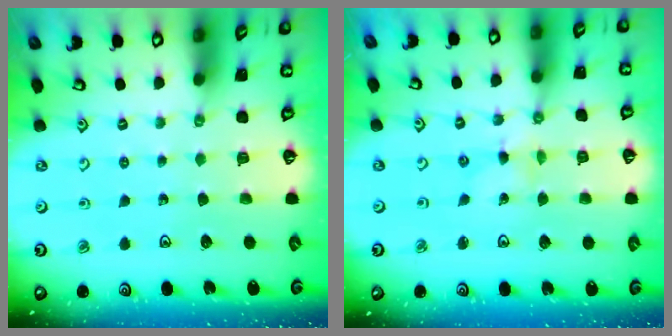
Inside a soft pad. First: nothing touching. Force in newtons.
{"total": 1.4, "press": 1.4, "slide": 0.2}